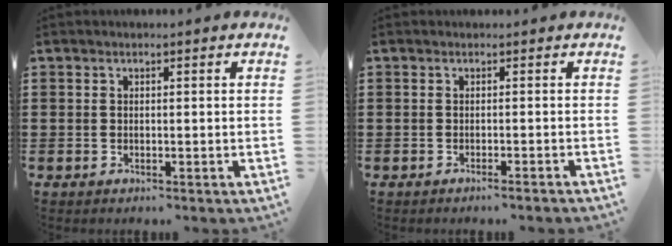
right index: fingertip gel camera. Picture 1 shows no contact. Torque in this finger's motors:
{"motor_torque": [0.46, 0.33, -0.04, 0.00]}